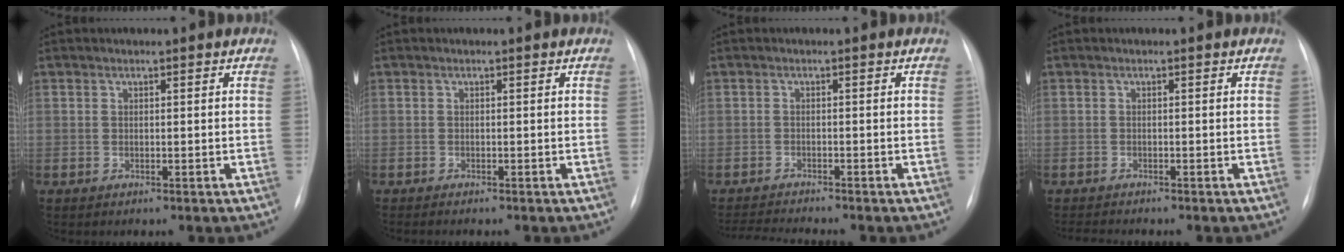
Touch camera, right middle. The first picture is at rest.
{"total": 1.0, "force": [-0.9, 0.0, 0.5], "torque": [-0.007, -0.004, -0.009]}
{"total": 4.6, "force": [-4.4, -1.0, 1.1], "torque": [-0.022, -0.018, -0.072]}
{"total": 2.1, "force": [-2.0, -0.2, 0.5], "torque": [-0.006, -0.009, -0.033]}